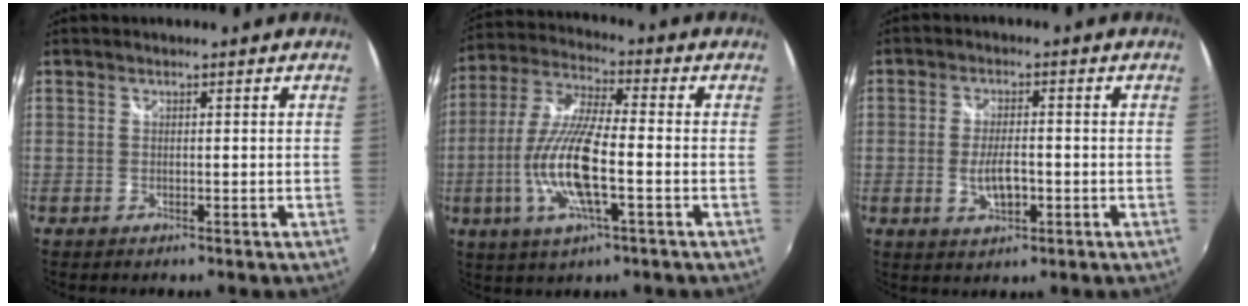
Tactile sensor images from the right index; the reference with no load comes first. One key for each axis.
{"total": 14.4, "fx": -3.5, "fy": 3.2, "fz": 13.6, "tx": -0.279, "ty": -0.010, "tz": -0.068}
{"total": 5.2, "fx": -1.2, "fy": 2.2, "fz": 4.5, "tx": -0.089, "ty": -0.005, "tz": -0.019}